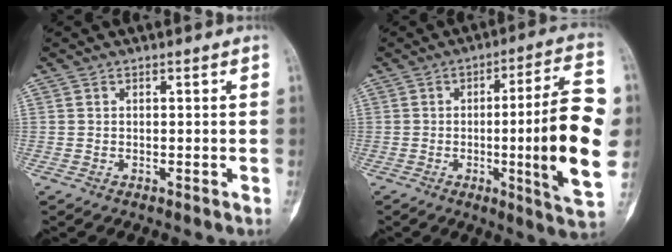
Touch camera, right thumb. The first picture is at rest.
{"total": 19.1, "force": [-1.1, 1.9, 18.9], "torque": [-0.267, 0.006, -0.015]}